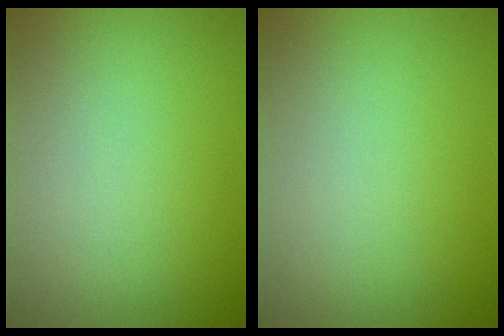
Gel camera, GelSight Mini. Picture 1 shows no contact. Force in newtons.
{"total": 0.0}